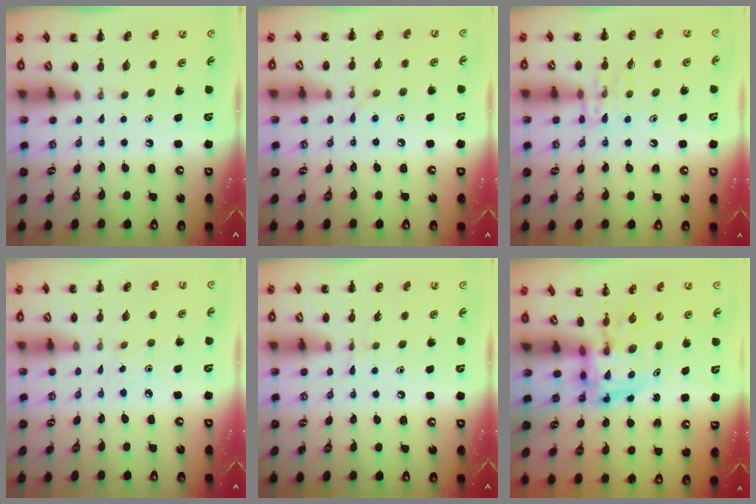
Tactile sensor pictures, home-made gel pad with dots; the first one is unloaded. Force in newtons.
{"total": 5.6, "press": 5.2, "slide": 2.1}
{"total": 9.7, "press": 9.5, "slide": 1.6}
{"total": 1.5, "press": 1.4, "slide": 0.6}
{"total": 4.5, "press": 4.1, "slide": 1.6}
{"total": 3.6, "press": 3.5, "slide": 0.8}